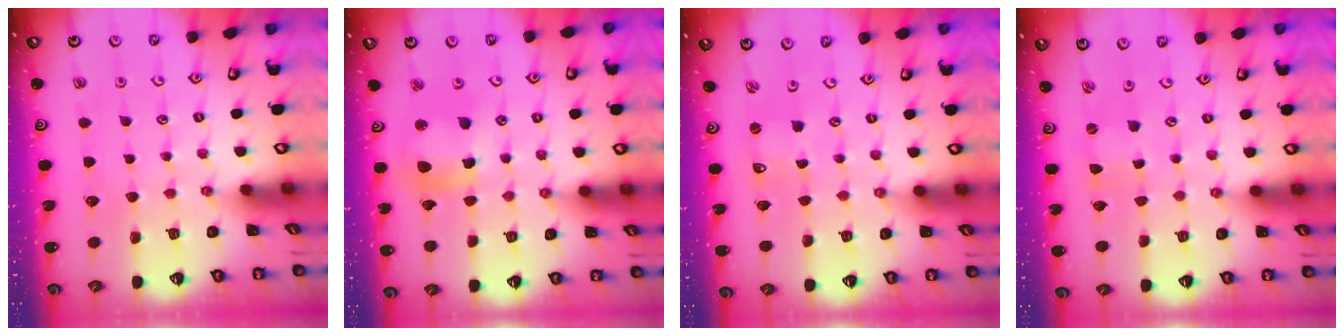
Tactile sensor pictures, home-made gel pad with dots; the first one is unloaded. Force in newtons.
{"total": 11.1, "press": 11.0, "slide": 1.5}
{"total": 0.0}
{"total": 0.0}